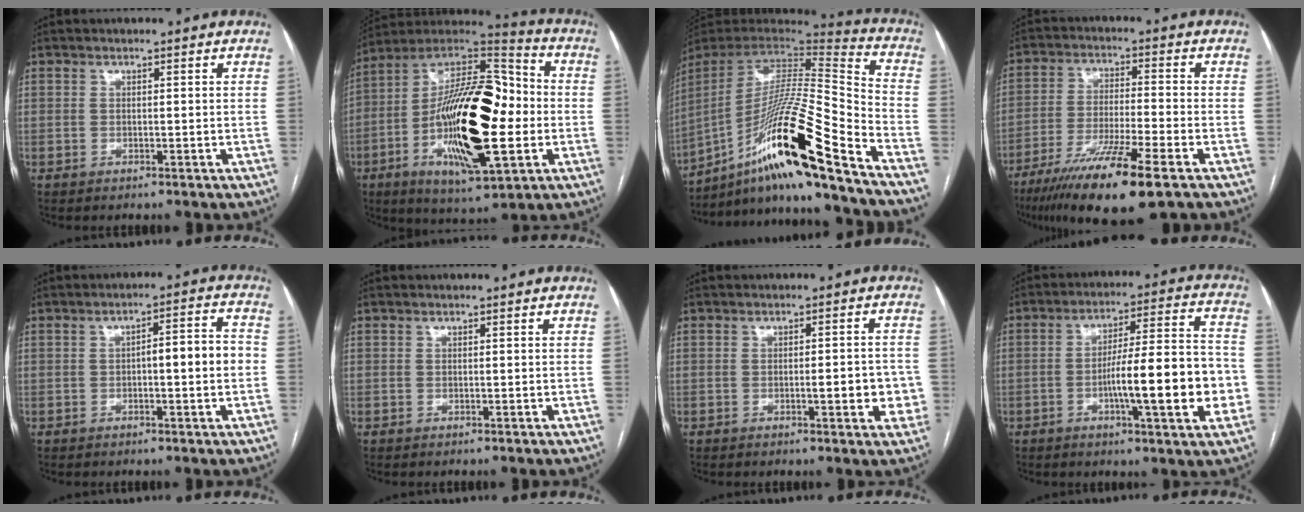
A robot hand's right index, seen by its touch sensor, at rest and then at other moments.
{"total": 25.3, "force": [-4.3, 7.4, 23.8], "torque": [-0.442, 0.004, -0.073]}
{"total": 24.6, "force": [-15.2, -0.3, 19.4], "torque": [-0.344, -0.012, -0.275]}
{"total": 14.2, "force": [-8.8, 0.4, 11.2], "torque": [-0.212, -0.039, -0.155]}
{"total": 6.2, "force": [-0.7, 0.9, 6.1], "torque": [-0.087, 0.021, -0.010]}
{"total": 0.0}
{"total": 5.2, "force": [-1.2, 1.3, 4.8], "torque": [-0.057, 0.003, -0.014]}
{"total": 15.7, "force": [-3.8, 1.6, 15.2], "torque": [-0.232, 0.011, -0.056]}